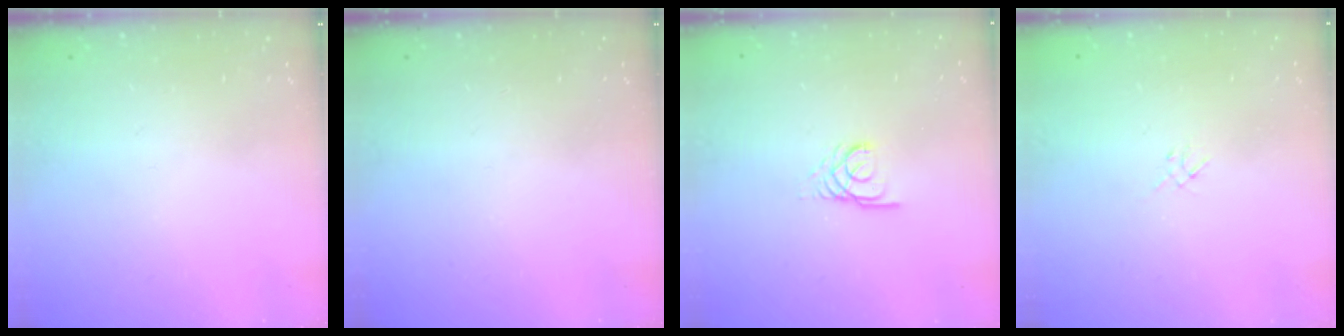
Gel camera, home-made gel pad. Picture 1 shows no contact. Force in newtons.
{"total": 0.0}
{"total": 2.4, "press": 2.4, "slide": 0.1}
{"total": 1.3, "press": 1.2, "slide": 0.5}